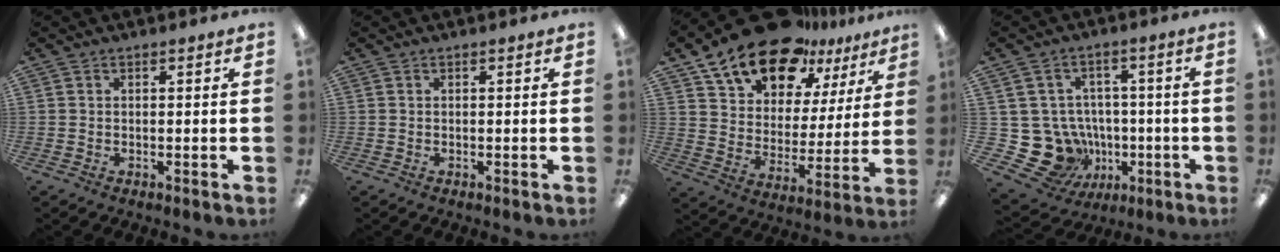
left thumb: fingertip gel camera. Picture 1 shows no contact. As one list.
[{"total": 0.0}, {"total": 18.5, "force": [14.6, 9.0, 7.0], "torque": [-0.137, -0.095, 0.261]}, {"total": 12.7, "force": [-3.3, 11.6, 3.9], "torque": [-0.110, 0.009, -0.036]}]